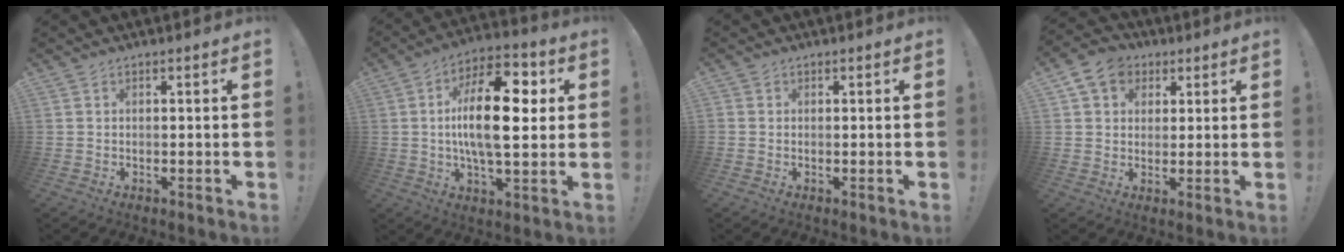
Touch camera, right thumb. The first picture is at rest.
{"total": 19.7, "force": [1.8, 8.3, 17.7], "torque": [-0.301, 0.005, 0.021]}
{"total": 0.8, "force": [0.1, 0.7, 0.2], "torque": [-0.002, 0.000, 0.002]}
{"total": 9.2, "force": [3.9, 7.5, 3.4], "torque": [-0.058, -0.009, 0.080]}